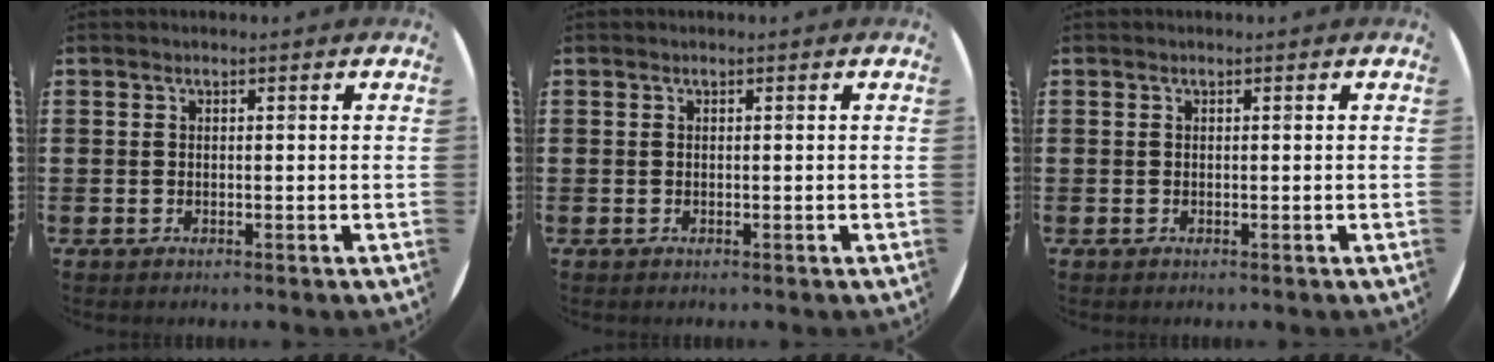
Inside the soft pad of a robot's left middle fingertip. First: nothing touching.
{"total": 0.0}
{"total": 0.0}